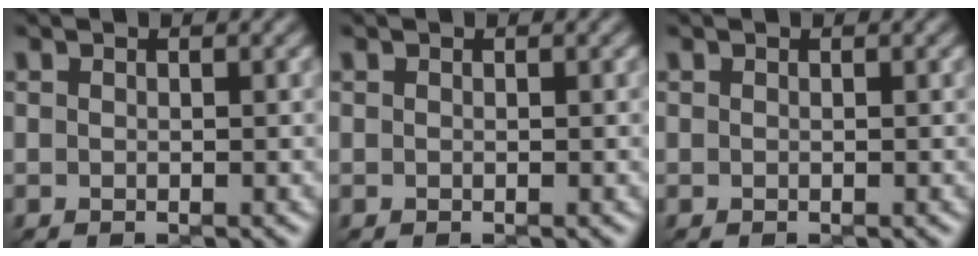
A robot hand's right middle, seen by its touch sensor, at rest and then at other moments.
{"total": 0.0}
{"total": 0.0}